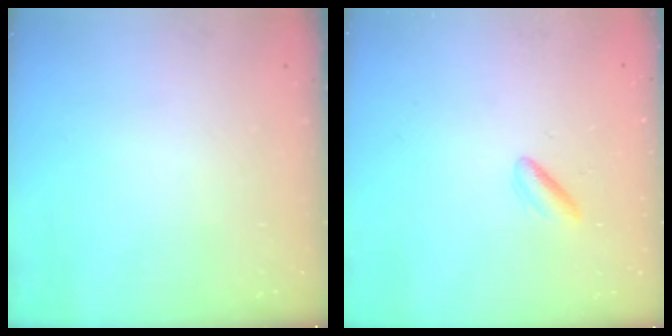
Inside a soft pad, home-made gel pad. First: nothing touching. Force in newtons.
{"total": 3.9, "press": 3.7, "slide": 1.2}